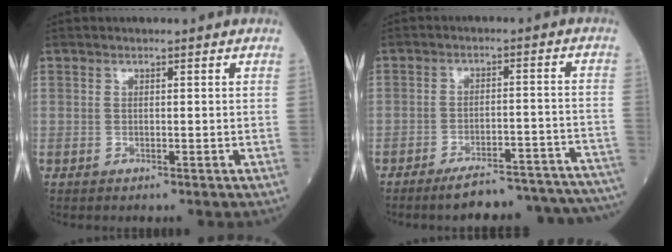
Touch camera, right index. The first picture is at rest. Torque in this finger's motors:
{"motor_torque": [0.09, -0.38, 0.14, 0.04]}